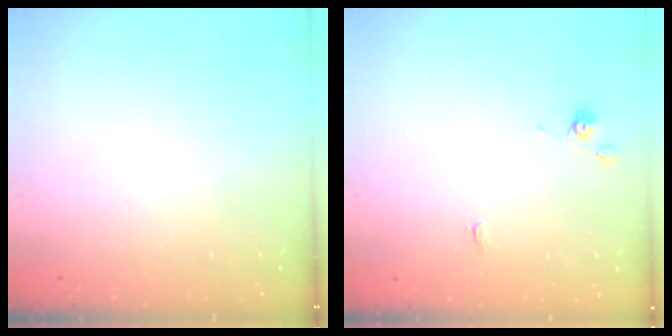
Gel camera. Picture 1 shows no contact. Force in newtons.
{"total": 0.7, "press": 0.5, "slide": 0.4}